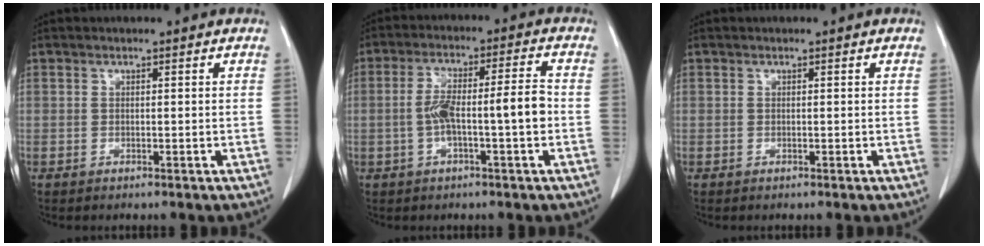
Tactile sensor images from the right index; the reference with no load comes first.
{"total": 8.1, "force": [-1.5, 1.0, 7.9], "torque": [-0.146, 0.026, -0.023]}
{"total": 0.0}